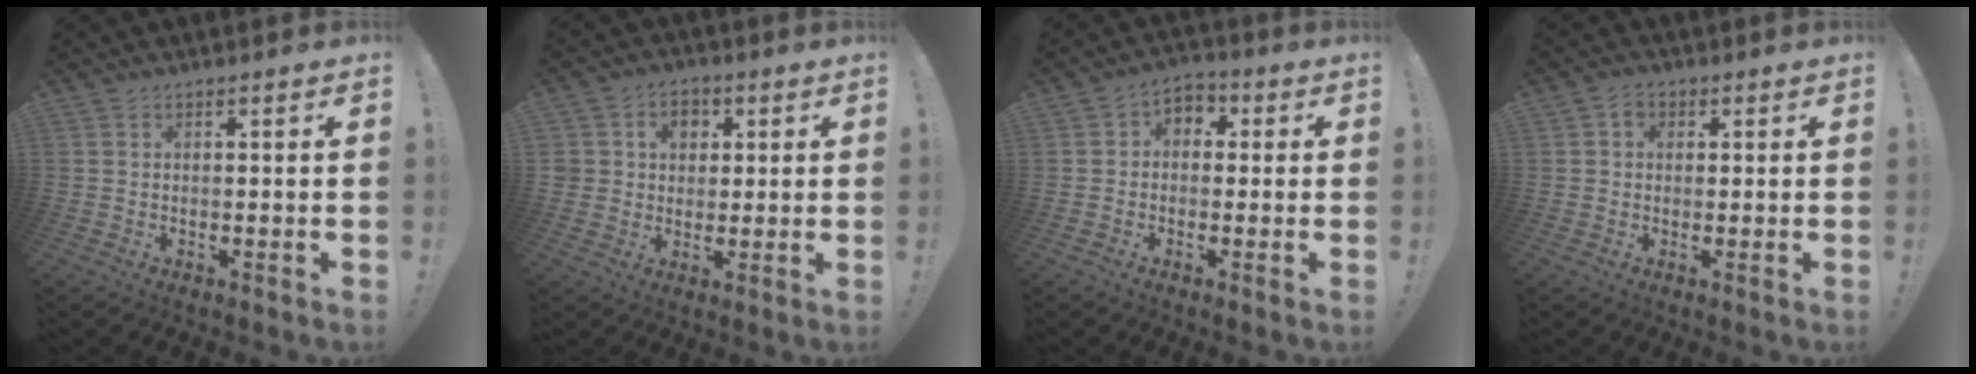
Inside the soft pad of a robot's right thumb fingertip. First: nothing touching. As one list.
[{"total": 7.2, "force": [2.1, 6.5, 2.3], "torque": [-0.024, -0.012, 0.039]}, {"total": 4.4, "force": [-1.1, 3.6, 2.1], "torque": [-0.026, 0.016, -0.018]}, {"total": 2.8, "force": [0.6, 2.3, 1.4], "torque": [-0.013, -0.003, 0.007]}]